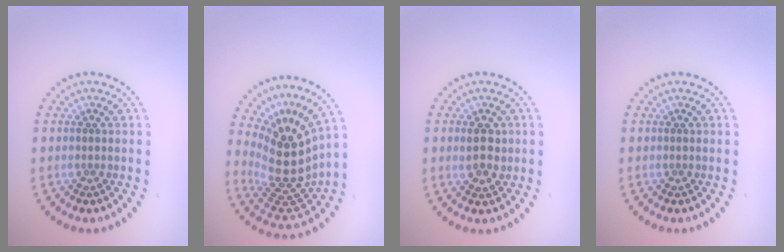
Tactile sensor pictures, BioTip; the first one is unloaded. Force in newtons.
{"total": 5.3, "press": 3.9, "slide": 3.5}
{"total": 2.5, "press": 2.4, "slide": 0.3}
{"total": 0.0}